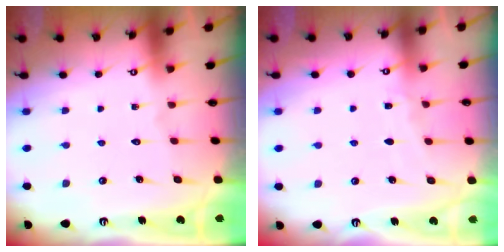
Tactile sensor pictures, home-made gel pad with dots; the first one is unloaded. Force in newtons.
{"total": 3.1, "press": 3.0, "slide": 0.5}